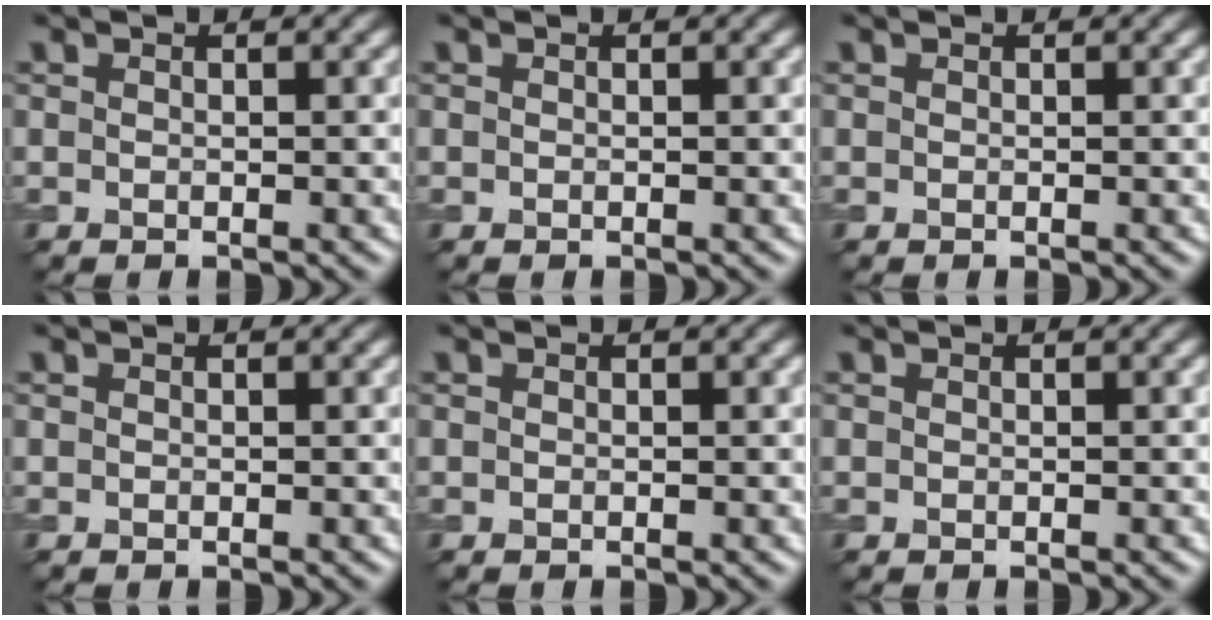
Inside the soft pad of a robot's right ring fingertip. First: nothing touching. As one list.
[{"total": 0.0}, {"total": 0.0}, {"total": 0.0}, {"total": 0.0}, {"total": 0.0}]